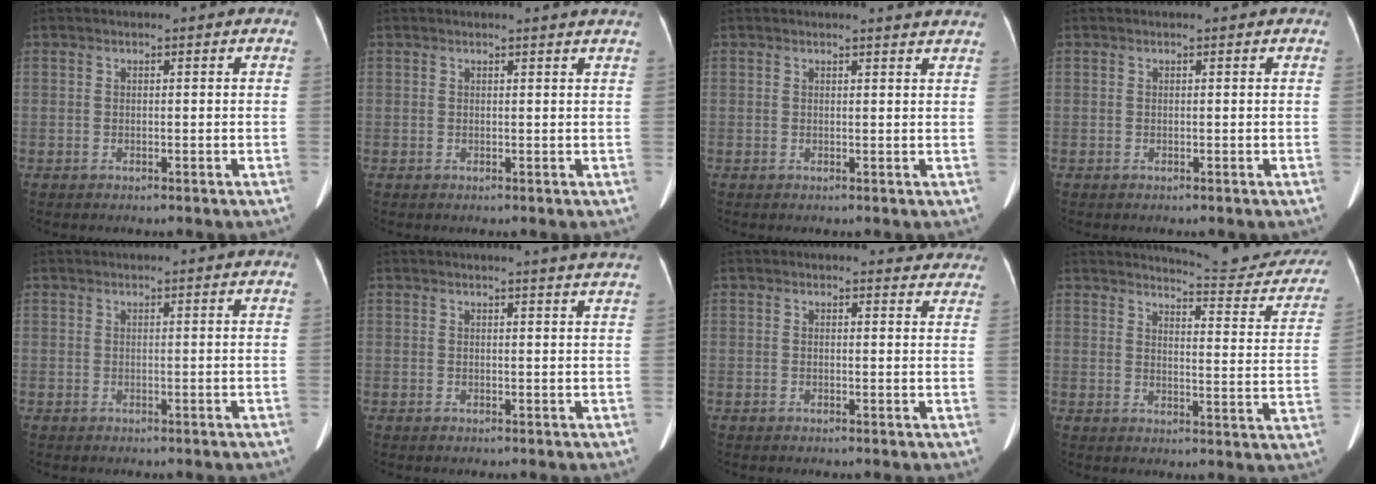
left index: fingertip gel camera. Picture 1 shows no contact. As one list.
[{"total": 2.7, "force": [2.5, -0.5, 0.9], "torque": [-0.016, -0.003, 0.022]}, {"total": 4.1, "force": [4.0, -0.1, 1.0], "torque": [-0.015, -0.004, 0.030]}, {"total": 0.0}, {"total": 1.2, "force": [1.2, -0.1, 0.4], "torque": [-0.014, 0.006, 0.018]}, {"total": 6.3, "force": [5.8, -0.7, 2.3], "torque": [-0.027, -0.003, 0.047]}, {"total": 6.0, "force": [5.7, 1.5, 0.4], "torque": [0.017, -0.013, 0.036]}, {"total": 16.5, "force": [16.0, 1.6, 3.5], "torque": [-0.027, -0.090, 0.169]}]